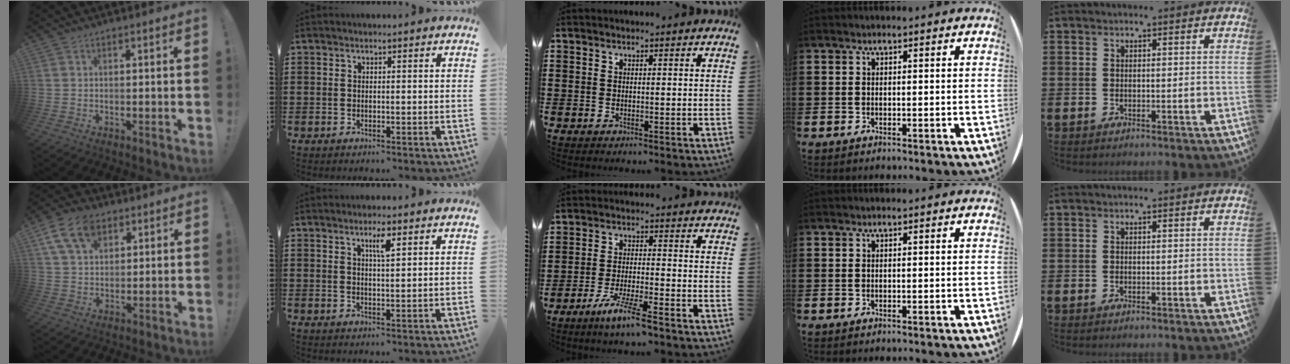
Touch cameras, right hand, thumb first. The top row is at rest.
{"thumb": {"total": 12.6, "force": [6.6, 8.2, 7.0], "torque": [-0.129, -0.018, 0.125]}, "index": {"total": 3.1, "force": [1.7, 0.6, 2.6], "torque": [-0.047, 0.002, 0.025]}, "middle": {"total": 6.0, "force": [-4.6, 0.0, 3.9], "torque": [-0.081, -0.015, -0.084]}}